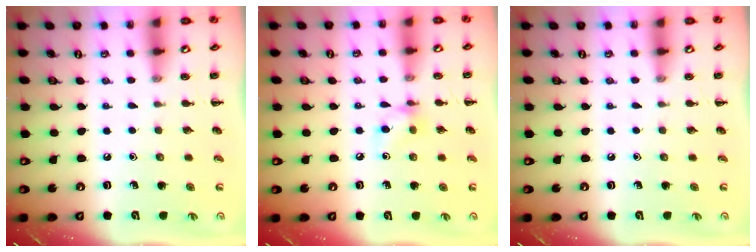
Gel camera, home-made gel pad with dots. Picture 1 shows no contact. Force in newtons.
{"total": 6.9, "press": 6.8, "slide": 1.0}
{"total": 0.0}